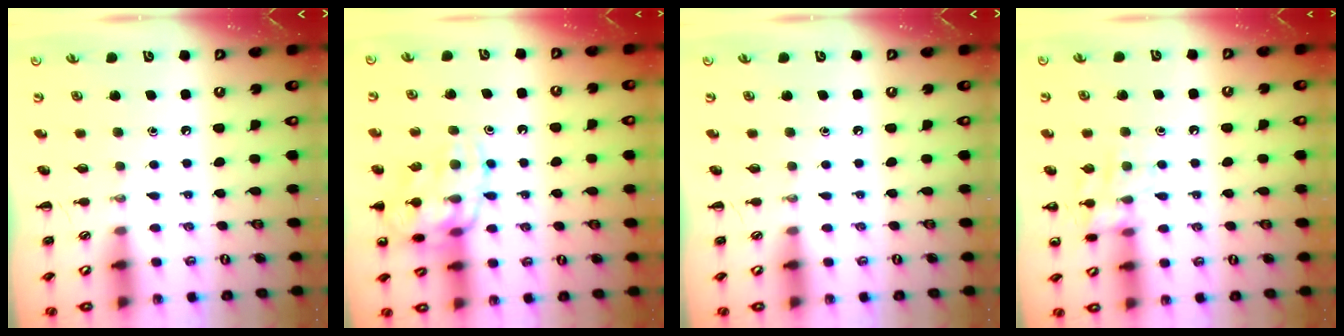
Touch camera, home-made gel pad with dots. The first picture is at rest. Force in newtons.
{"total": 16.3, "press": 16.1, "slide": 2.3}
{"total": 0.0}
{"total": 9.5, "press": 9.5, "slide": 0.6}